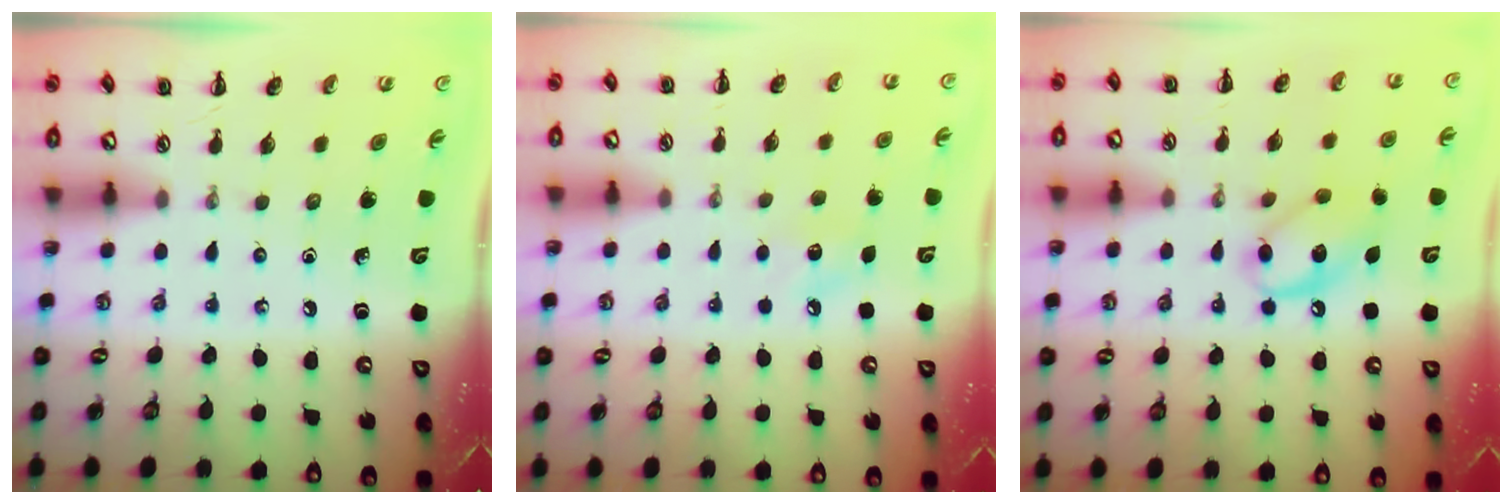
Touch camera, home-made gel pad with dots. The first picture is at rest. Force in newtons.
{"total": 6.8, "press": 6.5, "slide": 1.8}
{"total": 12.4, "press": 12.3, "slide": 1.6}